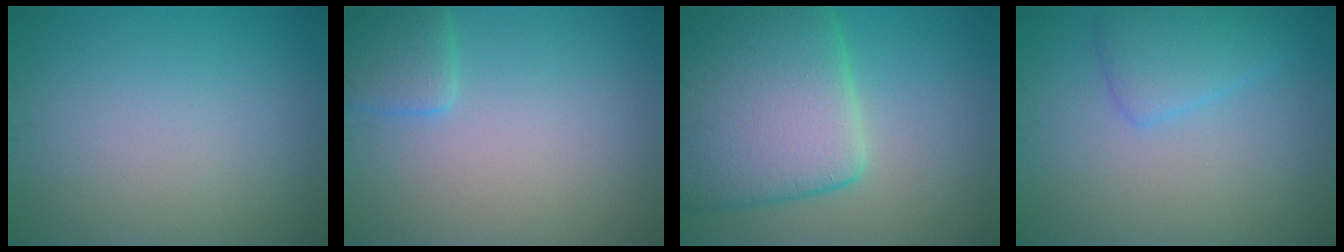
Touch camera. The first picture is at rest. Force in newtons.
{"total": 2.4, "press": 2.4, "slide": 0.3}
{"total": 12.9, "press": 12.9, "slide": 0.7}
{"total": 2.8, "press": 2.8, "slide": 0.2}